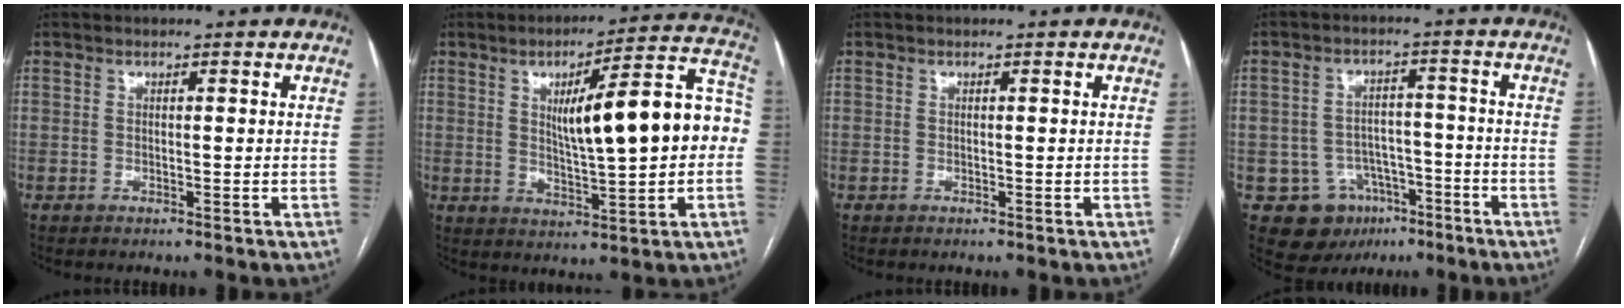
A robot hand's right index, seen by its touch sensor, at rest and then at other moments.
{"total": 16.1, "force": [1.3, 2.8, 15.8], "torque": [-0.216, 0.041, 0.025]}
{"total": 0.0}
{"total": 9.0, "force": [-4.5, 7.4, 2.5], "torque": [-0.036, 0.018, -0.057]}